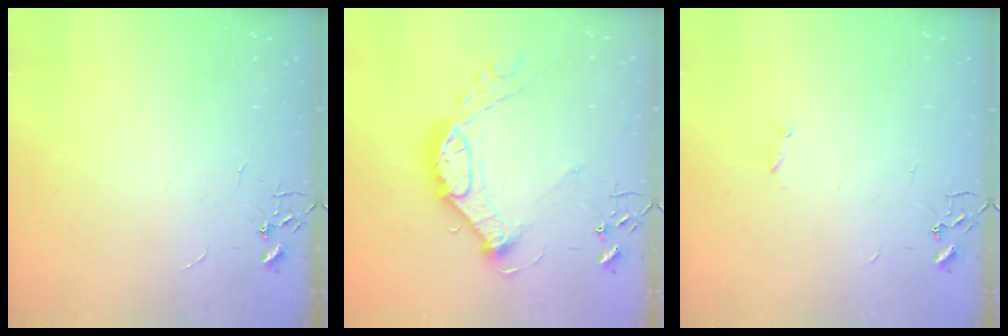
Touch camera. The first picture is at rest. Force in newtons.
{"total": 15.5, "press": 15.4, "slide": 1.3}
{"total": 1.2, "press": 1.1, "slide": 0.3}